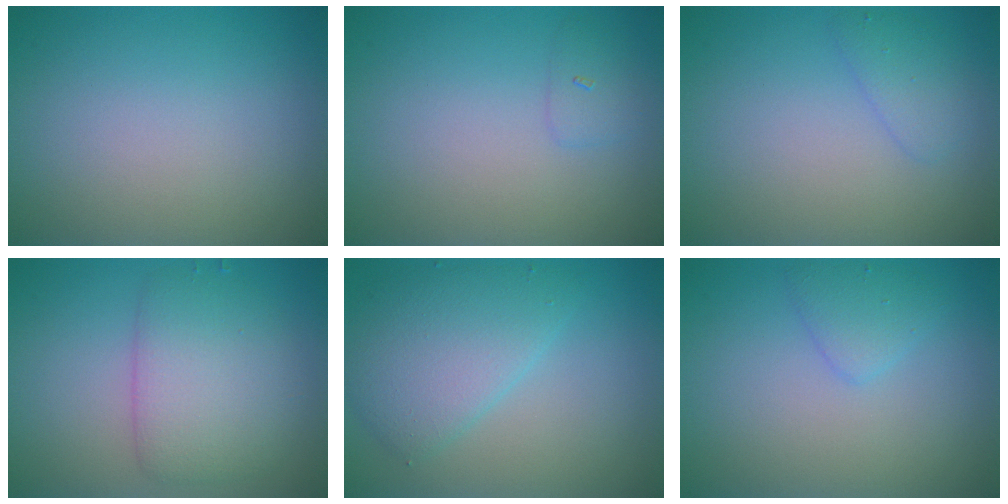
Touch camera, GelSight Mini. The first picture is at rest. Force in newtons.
{"total": 1.1, "press": 1.1, "slide": 0.0}
{"total": 1.7, "press": 1.7, "slide": 0.1}
{"total": 4.7, "press": 4.7, "slide": 0.2}
{"total": 4.6, "press": 4.6, "slide": 0.3}
{"total": 1.7, "press": 1.6, "slide": 0.1}